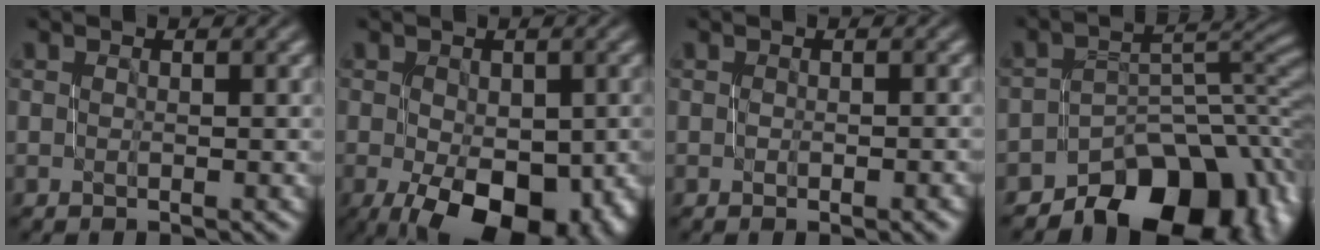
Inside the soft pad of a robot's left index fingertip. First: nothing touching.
{"total": 11.0, "force": [-4.3, 6.0, 8.2], "torque": [-0.126, -0.035, -0.053]}
{"total": 0.7, "force": [-0.2, 0.3, 0.6], "torque": [-0.005, -0.002, -0.002]}
{"total": 10.6, "force": [-6.8, 5.9, 5.6], "torque": [-0.062, 0.000, -0.115]}